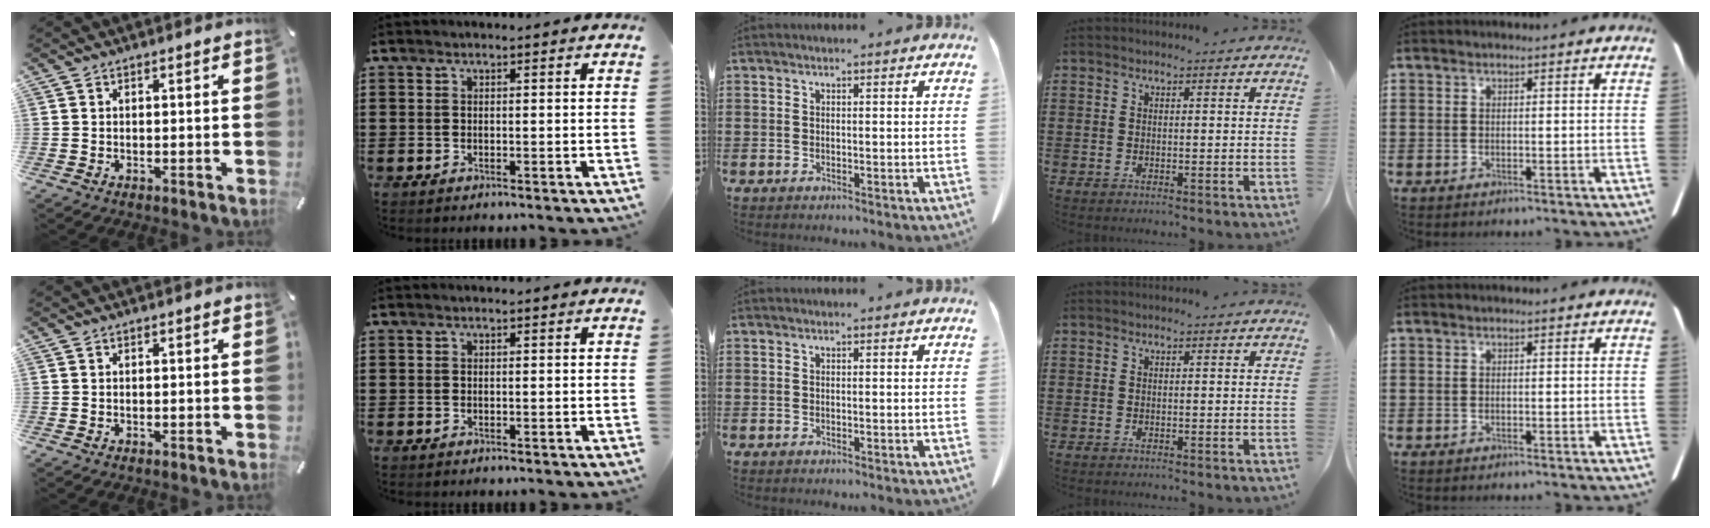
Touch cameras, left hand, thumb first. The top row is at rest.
{}